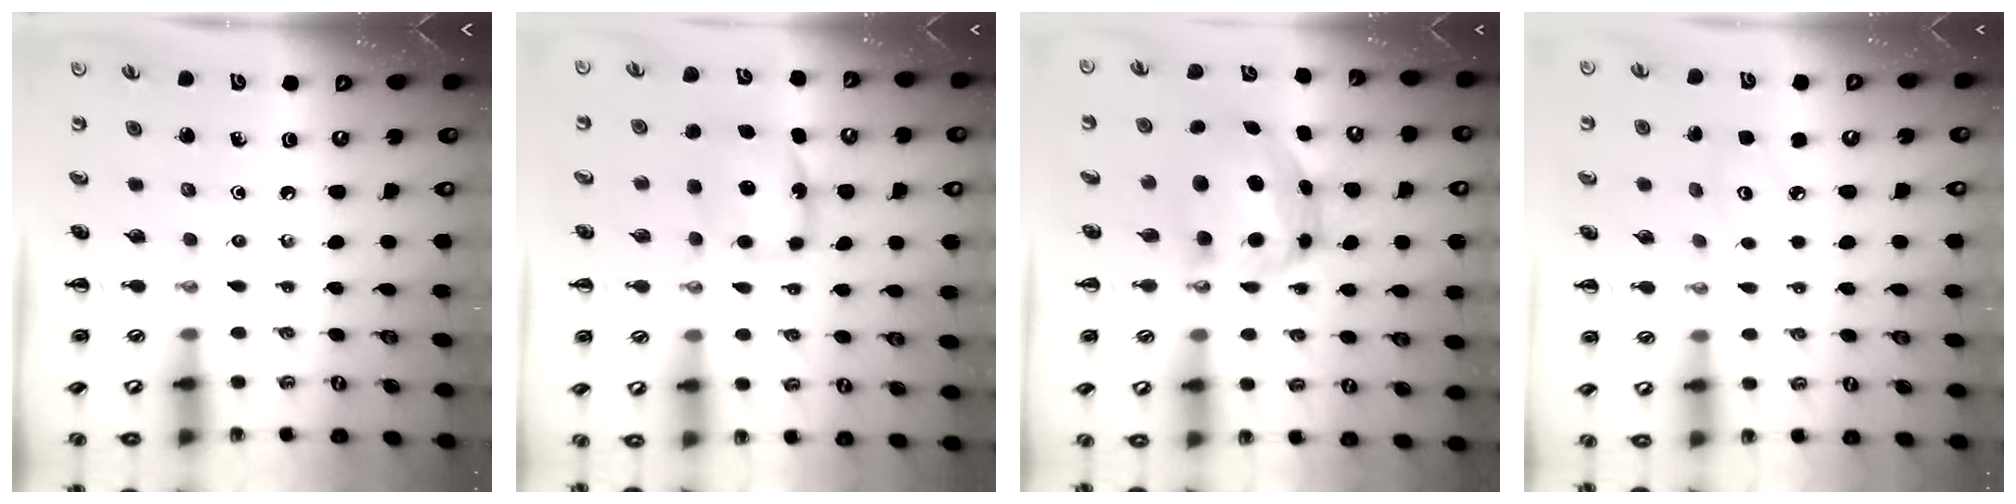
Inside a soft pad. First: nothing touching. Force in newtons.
{"total": 6.3, "press": 6.2, "slide": 1.0}
{"total": 5.5, "press": 5.5, "slide": 0.5}
{"total": 3.6, "press": 3.5, "slide": 0.7}